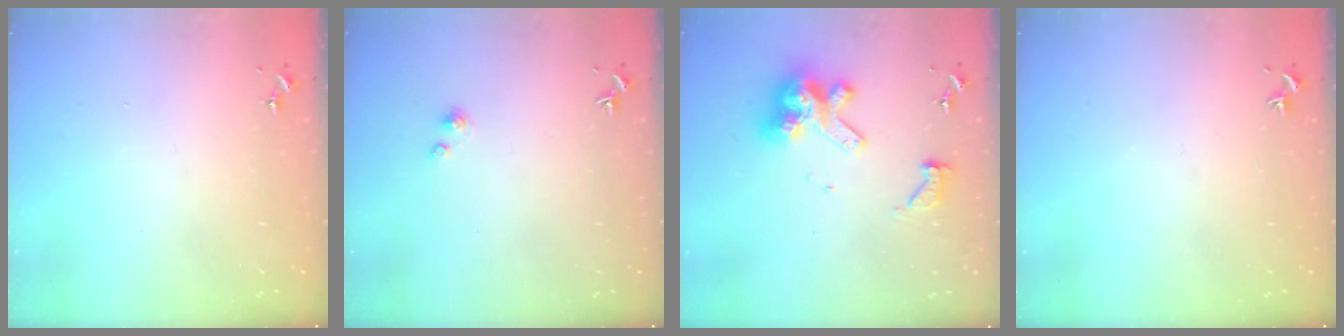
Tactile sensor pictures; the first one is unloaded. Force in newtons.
{"total": 2.1, "press": 2.1, "slide": 0.2}
{"total": 14.1, "press": 14.0, "slide": 1.6}
{"total": 0.0}